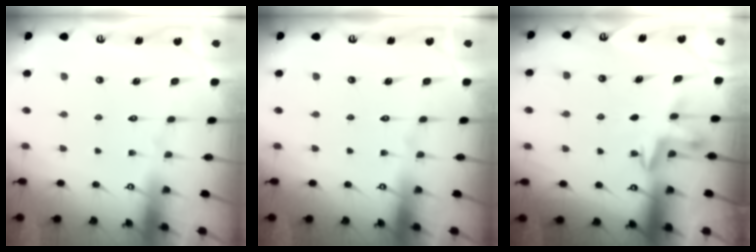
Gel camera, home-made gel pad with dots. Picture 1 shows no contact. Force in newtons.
{"total": 0.0}
{"total": 3.3, "press": 3.3, "slide": 0.4}